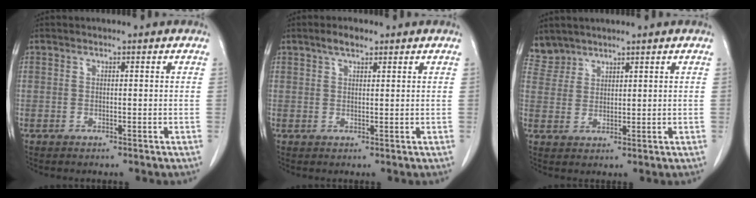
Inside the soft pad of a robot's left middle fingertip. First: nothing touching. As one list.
[{"total": 2.5, "force": [1.8, 0.9, 1.5], "torque": [-0.033, 0.007, 0.031]}, {"total": 3.5, "force": [3.3, 1.2, -0.6], "torque": [0.011, 0.009, 0.074]}]